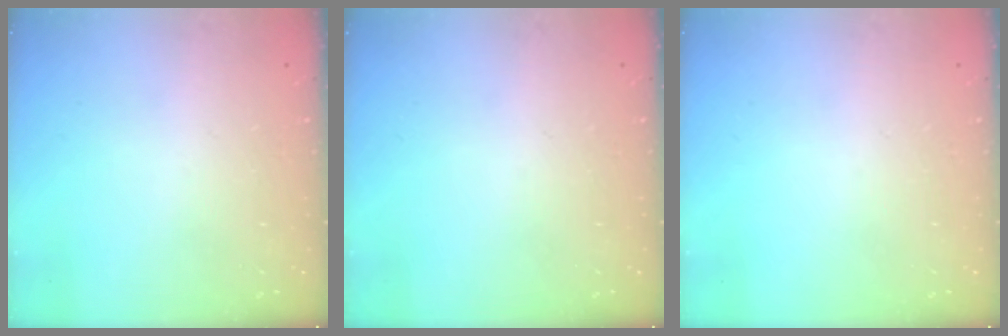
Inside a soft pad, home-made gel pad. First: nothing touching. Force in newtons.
{"total": 0.0}
{"total": 0.0}